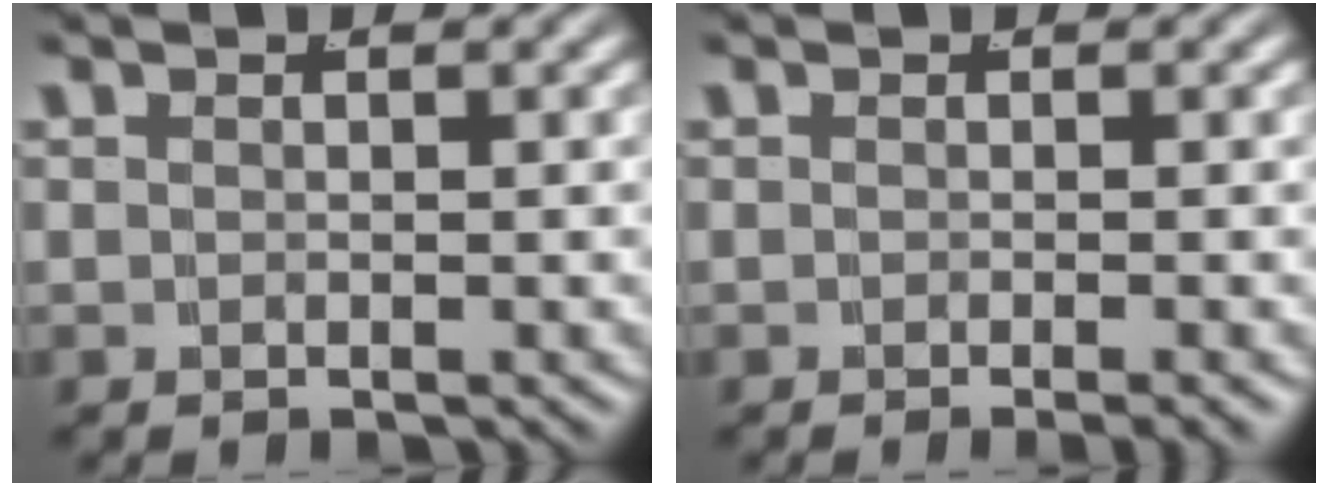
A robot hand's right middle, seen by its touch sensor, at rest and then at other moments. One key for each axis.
{"total": 1.3, "fx": -1.0, "fy": -0.2, "fz": 0.9, "tx": -0.008, "ty": -0.001, "tz": -0.016}